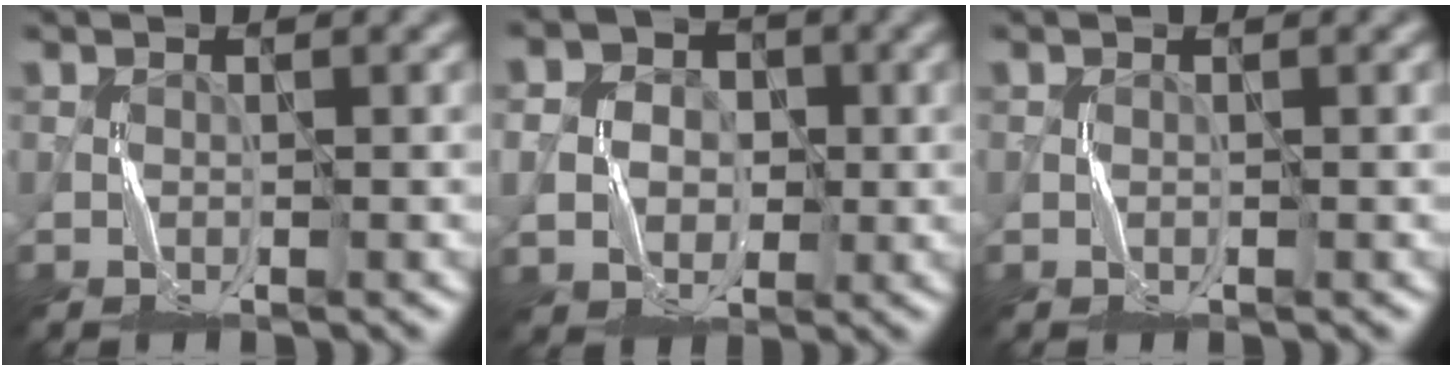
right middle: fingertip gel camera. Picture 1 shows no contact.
{"total": 7.1, "force": [1.4, 6.1, 3.3], "torque": [-0.072, 0.029, 0.007]}
{"total": 0.0}